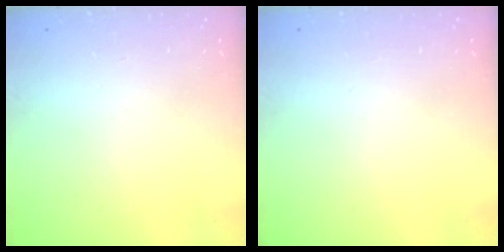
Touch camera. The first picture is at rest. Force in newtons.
{"total": 0.0}